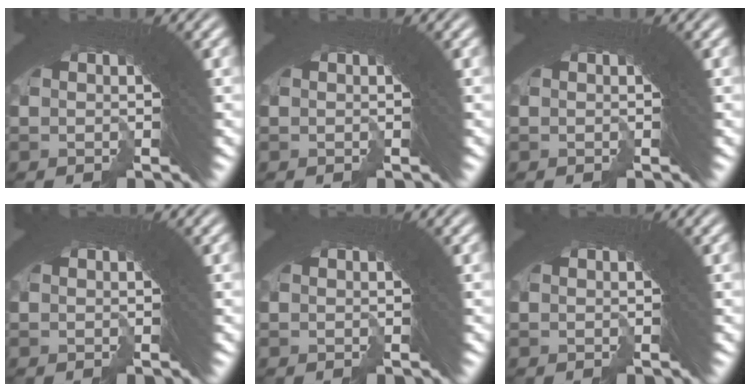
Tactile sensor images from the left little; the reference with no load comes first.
{"total": 0.0}
{"total": 0.0}
{"total": 0.0}
{"total": 0.0}
{"total": 0.0}